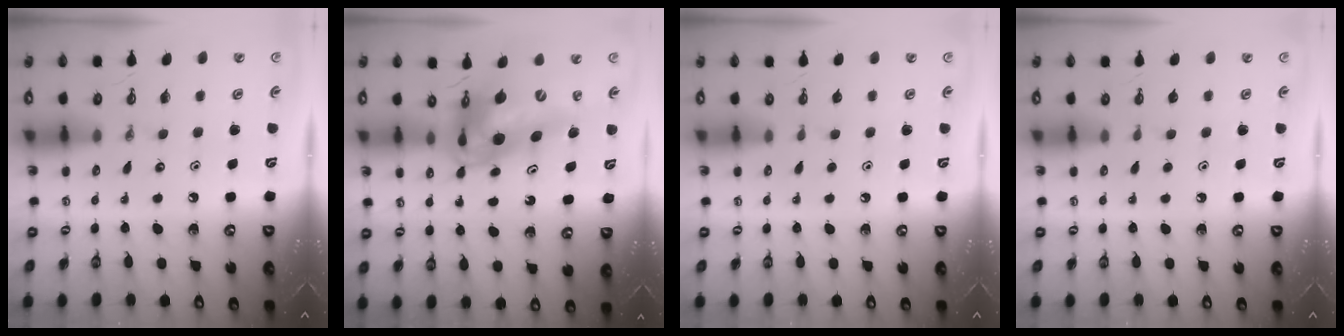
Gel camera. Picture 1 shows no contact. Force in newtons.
{"total": 16.1, "press": 16.1, "slide": 1.4}
{"total": 0.0}
{"total": 0.0}